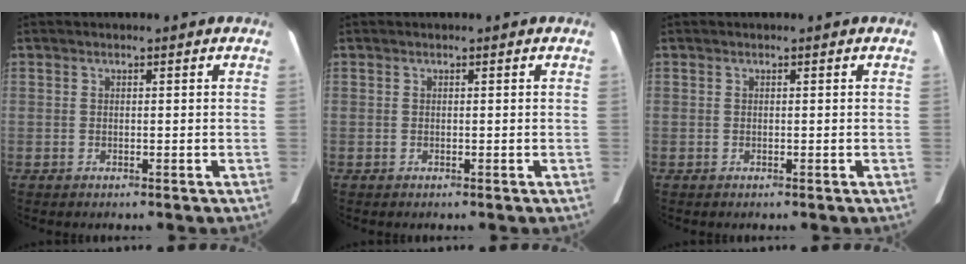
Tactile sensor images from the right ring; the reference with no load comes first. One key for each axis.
{"total": 0.0}
{"total": 0.0}